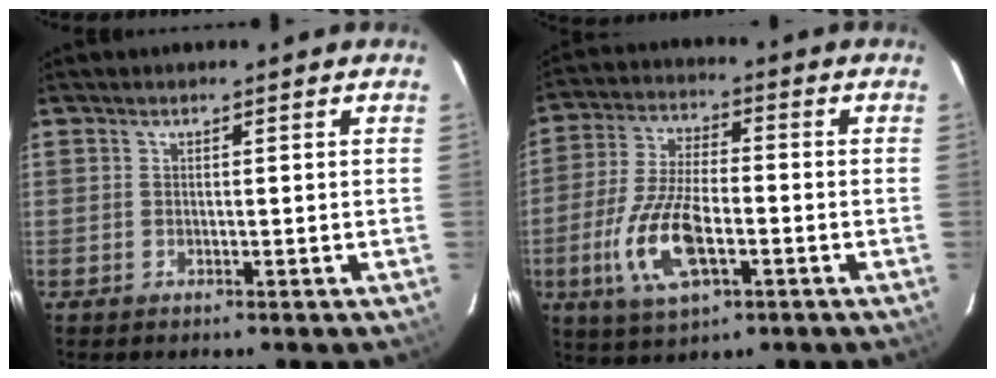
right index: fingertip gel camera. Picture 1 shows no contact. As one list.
[{"total": 13.3, "force": [-4.4, 5.4, 11.3], "torque": [-0.244, -0.008, -0.082]}]